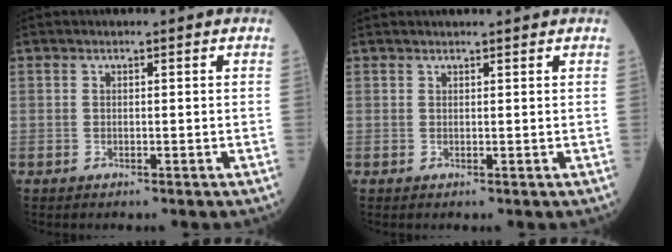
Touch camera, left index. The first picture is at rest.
{"total": 3.1, "force": [3.0, 0.2, 0.8], "torque": [-0.009, 0.020, 0.040]}